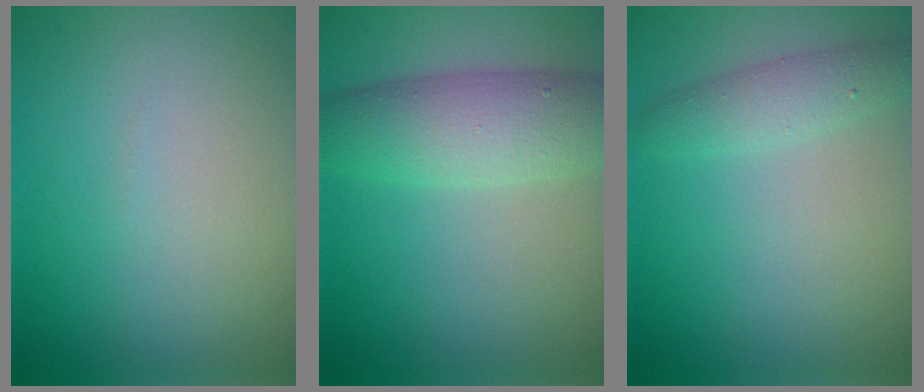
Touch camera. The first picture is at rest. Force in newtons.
{"total": 5.8, "press": 5.8, "slide": 0.1}
{"total": 2.4, "press": 2.4, "slide": 0.1}